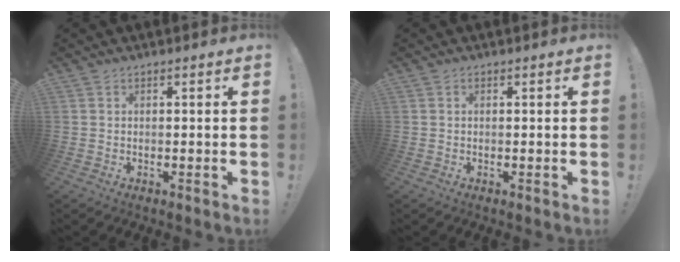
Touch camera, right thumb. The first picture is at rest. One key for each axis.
{"total": 0.0}